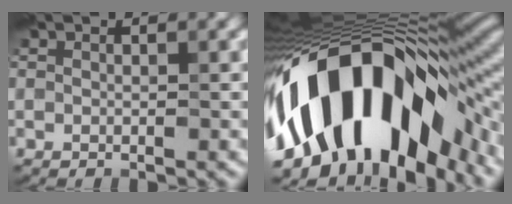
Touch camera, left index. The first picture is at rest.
{"total": 17.0, "force": [-5.3, 8.0, 14.0], "torque": [-0.229, 0.007, -0.089]}